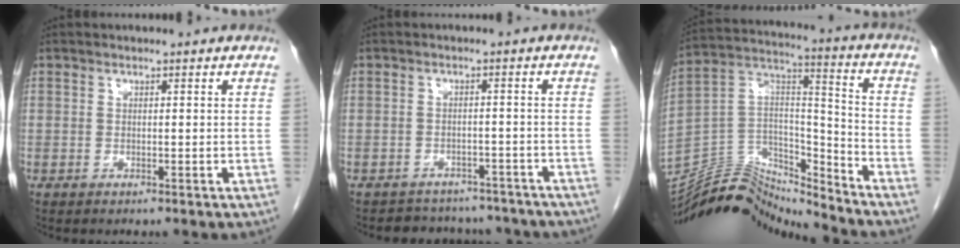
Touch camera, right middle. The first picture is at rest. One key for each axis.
{"total": 10.3, "fx": -9.2, "fy": 4.4, "fz": 1.6, "tx": -0.015, "ty": 0.018, "tz": -0.099}
{"total": 14.8, "fx": -14.6, "fy": 2.2, "fz": 1.1, "tx": -0.013, "ty": 0.069, "tz": -0.260}